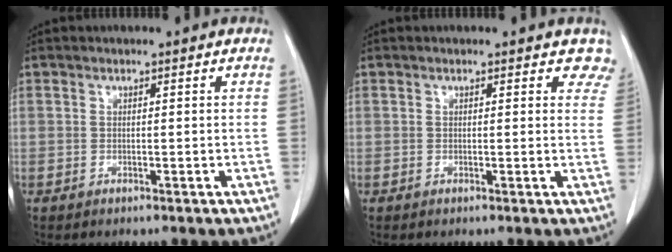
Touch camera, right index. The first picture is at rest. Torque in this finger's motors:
{"motor_torque": [0.03, 0.09, 0.02, 0.00]}